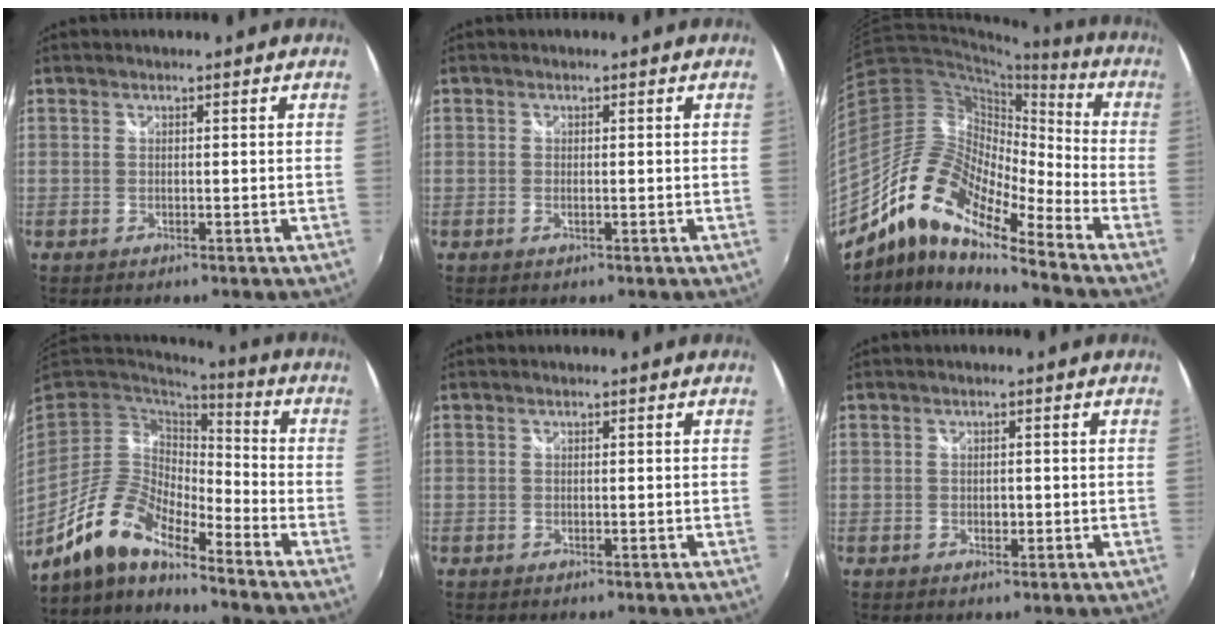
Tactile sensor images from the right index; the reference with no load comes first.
{"total": 0.6, "force": [-0.2, 0.2, 0.6], "torque": [-0.012, -0.001, -0.005]}
{"total": 15.0, "force": [-10.2, 3.7, 10.3], "torque": [-0.167, 0.006, -0.212]}
{"total": 12.2, "force": [-9.5, 3.2, 7.1], "torque": [-0.135, 0.001, -0.187]}
{"total": 0.0}
{"total": 1.2, "force": [-0.2, 0.8, 0.8], "torque": [-0.013, 0.001, -0.005]}